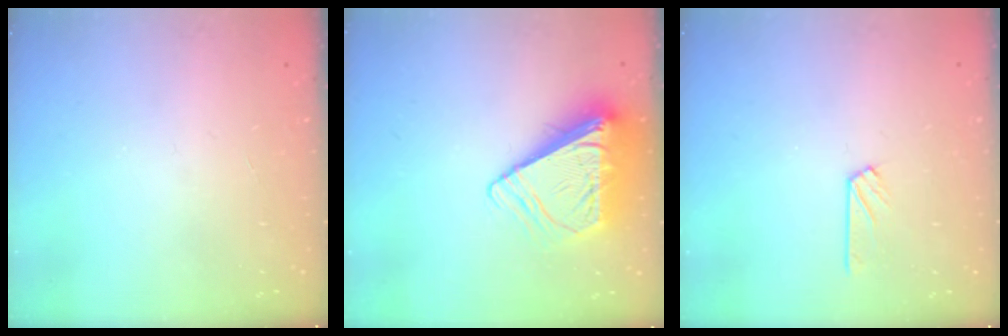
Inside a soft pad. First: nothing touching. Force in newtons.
{"total": 9.8, "press": 9.7, "slide": 1.4}
{"total": 3.0, "press": 3.0, "slide": 0.3}